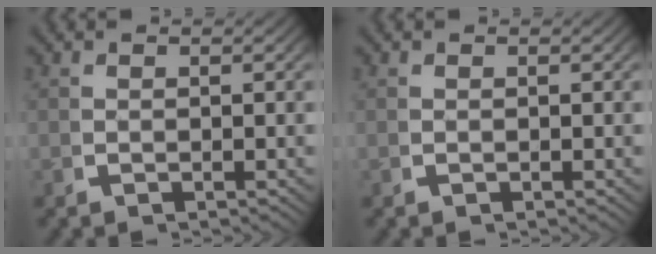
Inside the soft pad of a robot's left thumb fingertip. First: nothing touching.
{"total": 0.0}